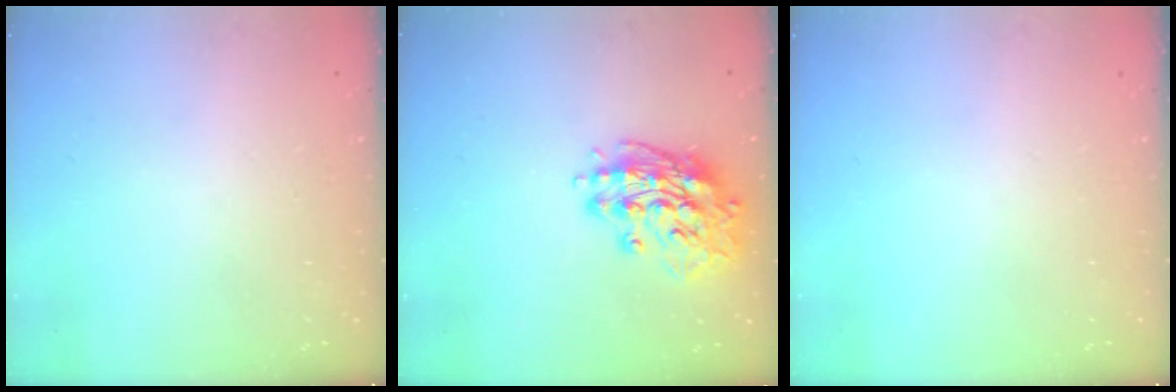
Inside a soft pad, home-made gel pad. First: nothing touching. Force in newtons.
{"total": 15.4, "press": 15.2, "slide": 2.6}
{"total": 0.0}